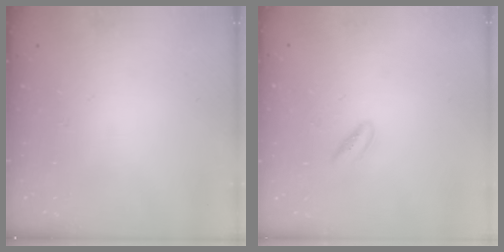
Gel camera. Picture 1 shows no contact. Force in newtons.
{"total": 2.1, "press": 1.9, "slide": 0.9}